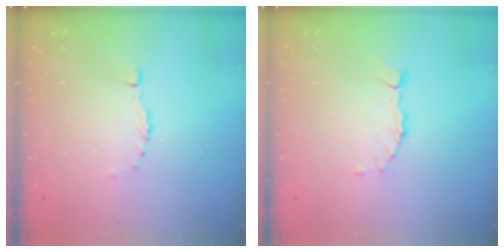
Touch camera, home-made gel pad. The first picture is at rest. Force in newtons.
{"total": 1.6, "press": 1.5, "slide": 0.2}